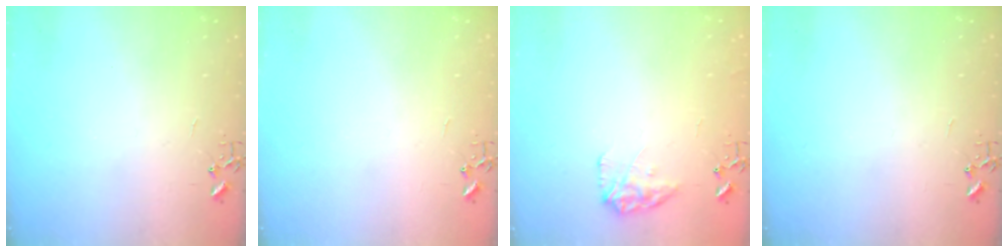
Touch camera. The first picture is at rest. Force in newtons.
{"total": 0.0}
{"total": 10.1, "press": 10.1, "slide": 0.5}
{"total": 0.0}